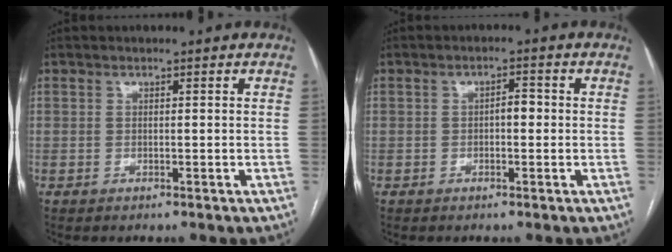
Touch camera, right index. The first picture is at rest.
{"total": 2.1, "force": [-0.2, 0.9, 1.9], "torque": [-0.025, 0.008, -0.005]}